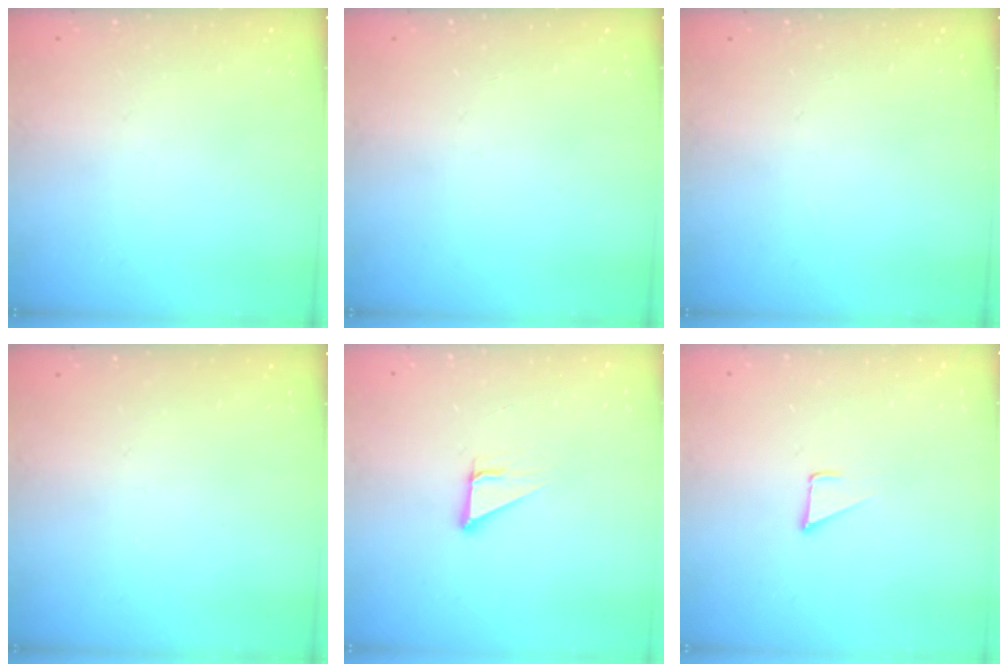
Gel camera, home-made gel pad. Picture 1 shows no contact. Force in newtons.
{"total": 0.0}
{"total": 0.0}
{"total": 0.0}
{"total": 3.6, "press": 3.6, "slide": 0.1}
{"total": 2.8, "press": 2.8, "slide": 0.2}